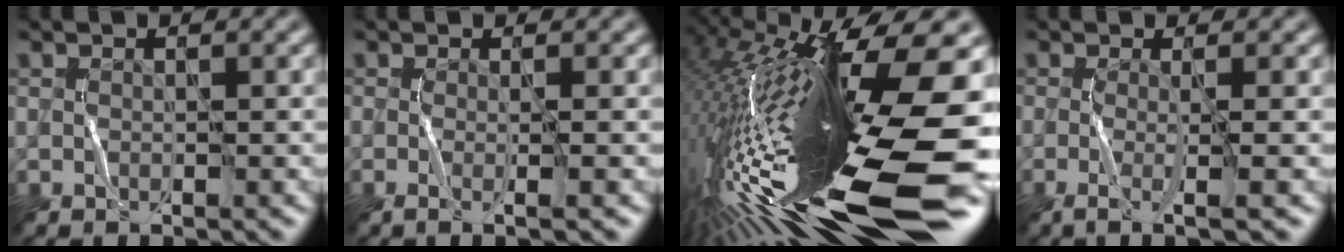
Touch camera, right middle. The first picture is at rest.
{"total": 1.8, "force": [-0.2, 0.6, 1.7], "torque": [-0.019, 0.002, -0.012]}
{"total": 19.9, "force": [-4.3, 4.6, 18.9], "torque": [-0.356, 0.009, -0.080]}
{"total": 2.8, "force": [-0.5, 0.6, 2.7], "torque": [-0.044, -0.002, -0.015]}